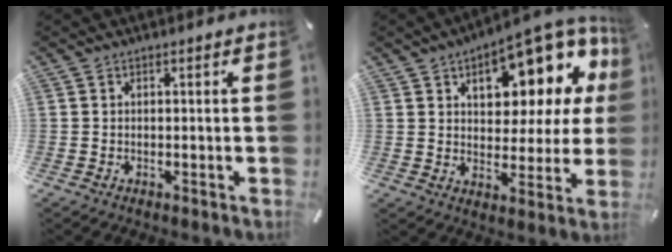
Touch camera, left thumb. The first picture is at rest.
{"total": 15.8, "force": [9.2, 8.2, 10.0], "torque": [-0.129, -0.065, 0.151]}